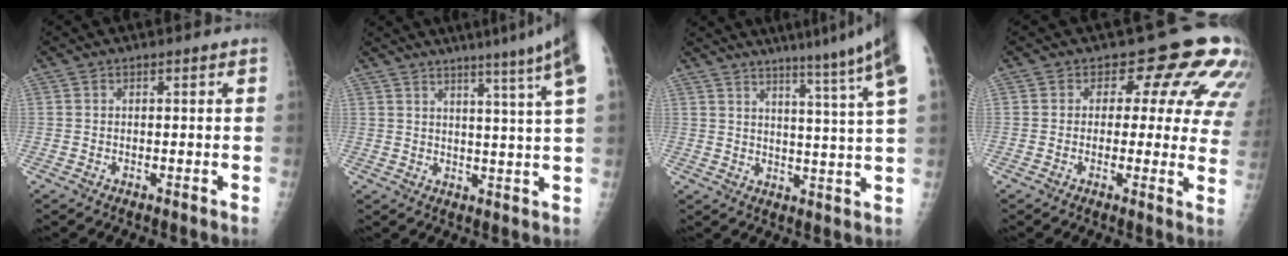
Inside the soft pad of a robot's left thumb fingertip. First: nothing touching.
{"total": 13.4, "force": [9.2, -1.2, 9.7], "torque": [-0.128, -0.047, 0.103]}
{"total": 15.4, "force": [10.8, -0.9, 10.9], "torque": [-0.142, -0.064, 0.131]}
{"total": 12.8, "force": [6.0, 7.2, 8.8], "torque": [-0.055, -0.022, 0.044]}